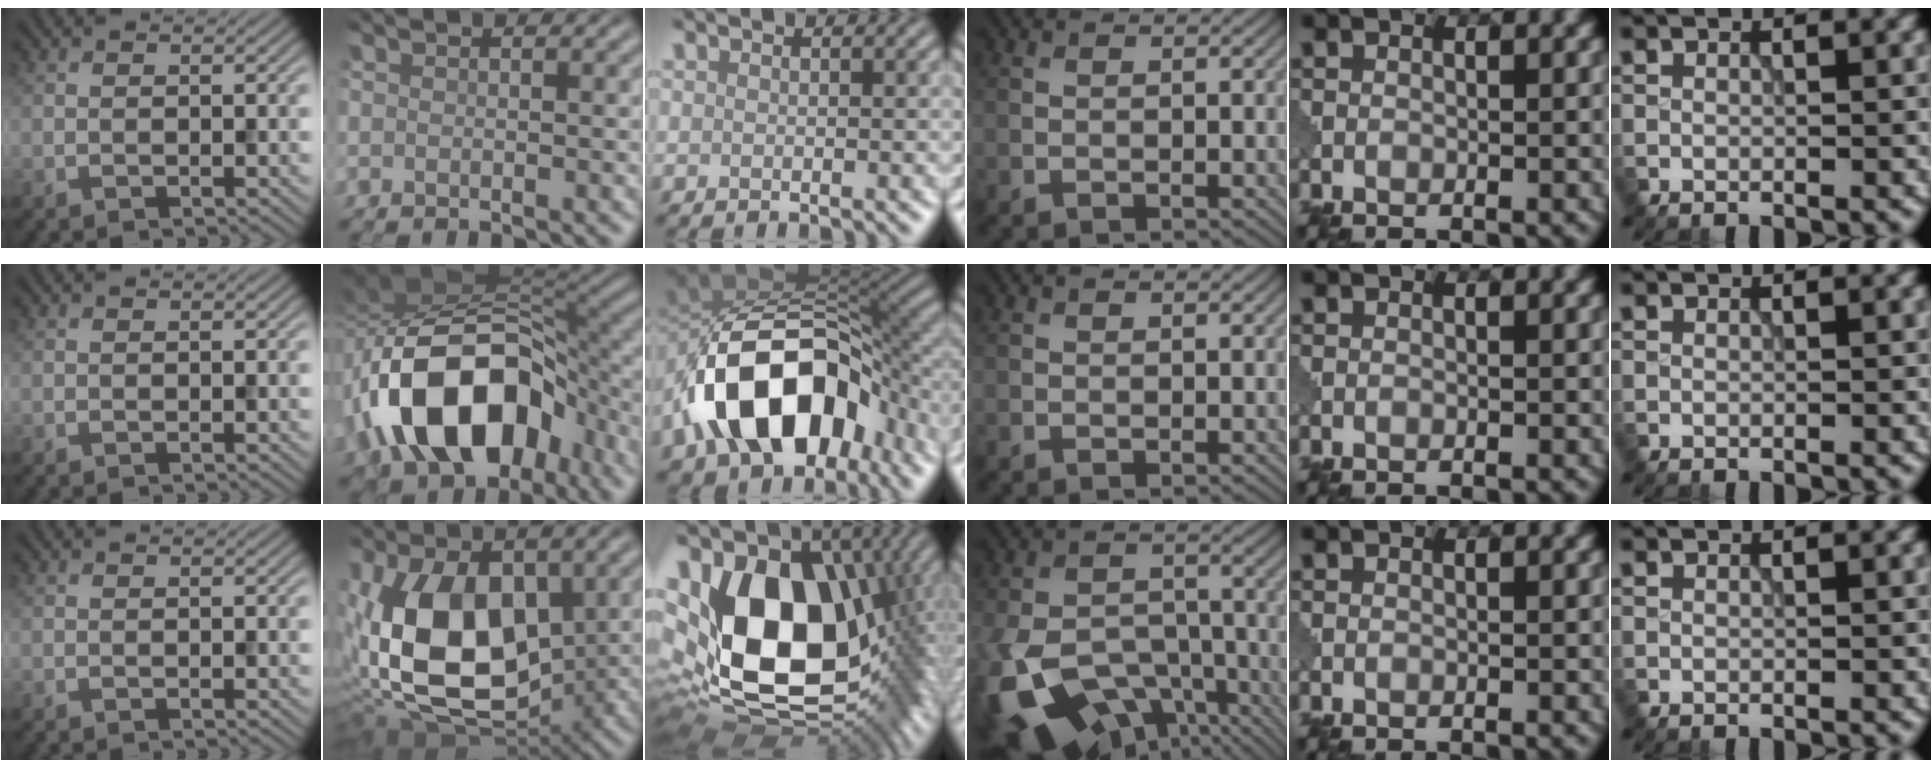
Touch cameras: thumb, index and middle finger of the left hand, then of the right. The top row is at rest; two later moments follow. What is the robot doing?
{"motion": "assemble", "object": "puzzle pieces"}